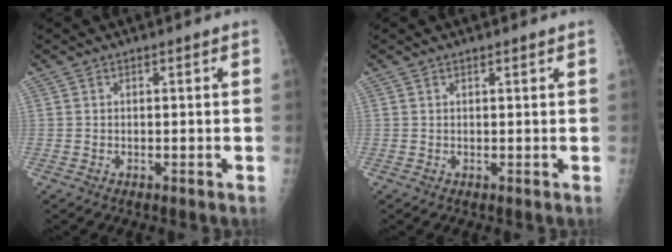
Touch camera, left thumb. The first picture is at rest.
{"total": 0.7, "force": [0.5, 0.1, 0.4], "torque": [-0.007, -0.001, 0.009]}